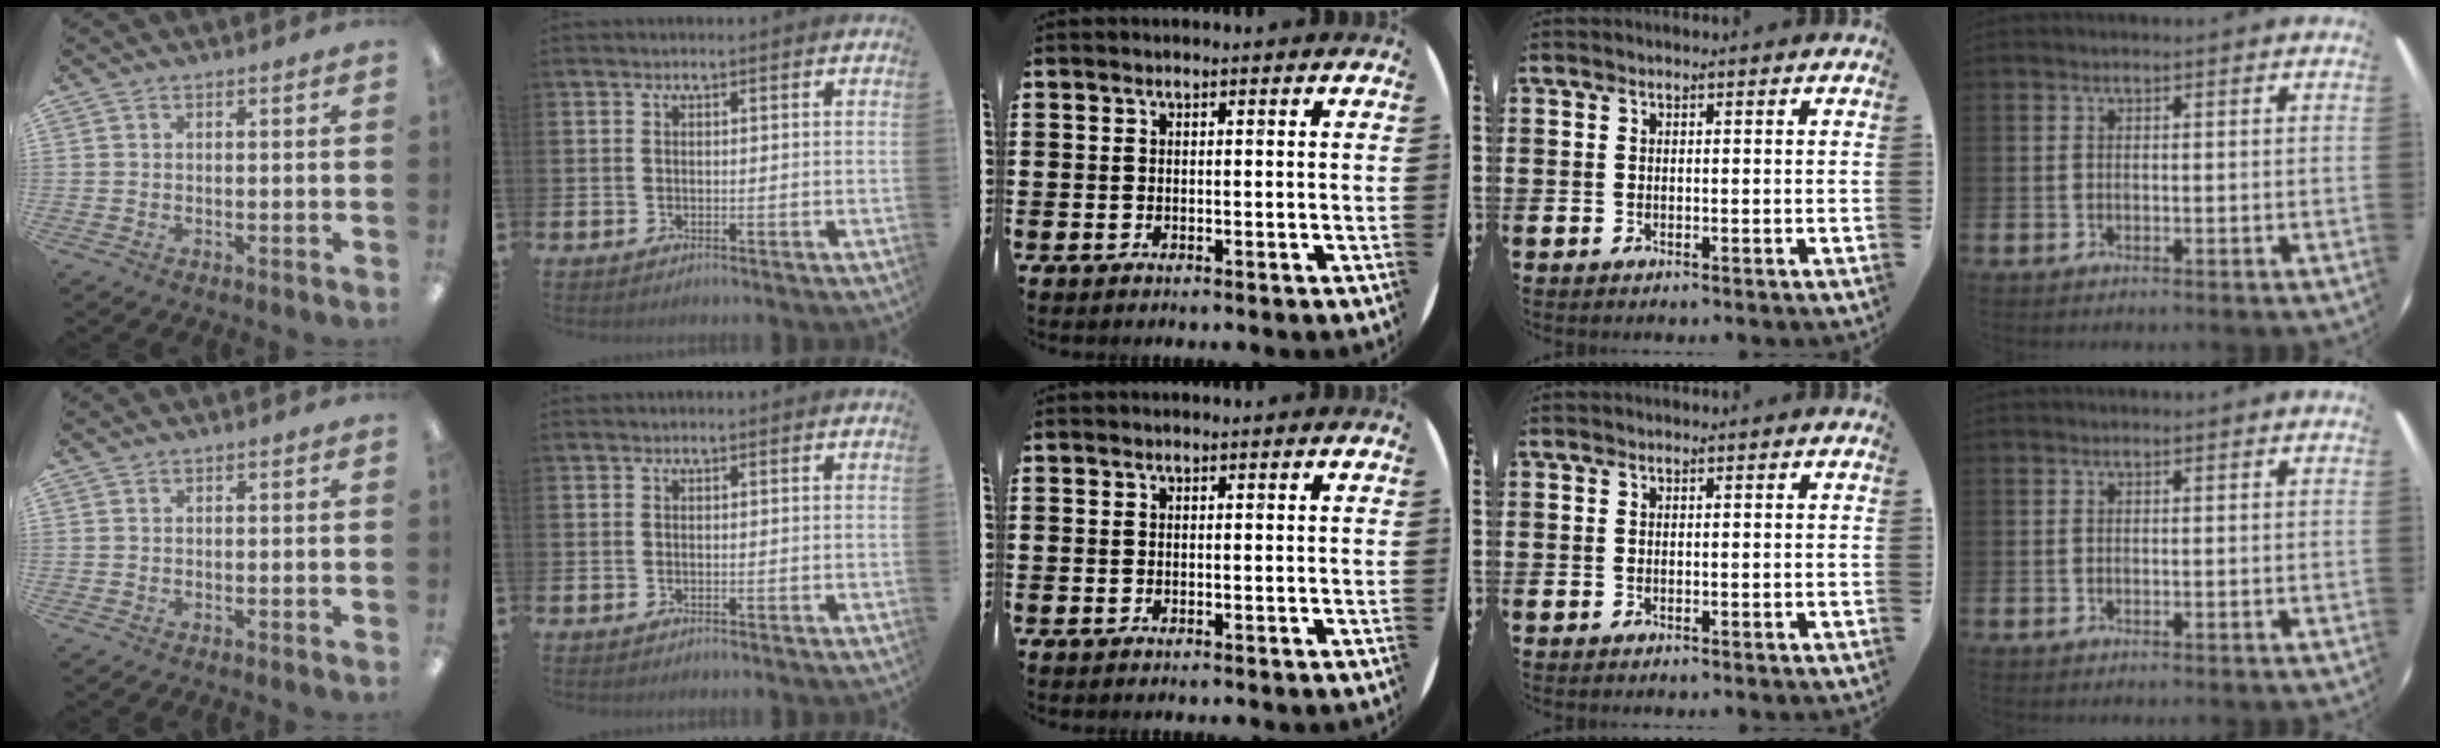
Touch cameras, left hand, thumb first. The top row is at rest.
{}